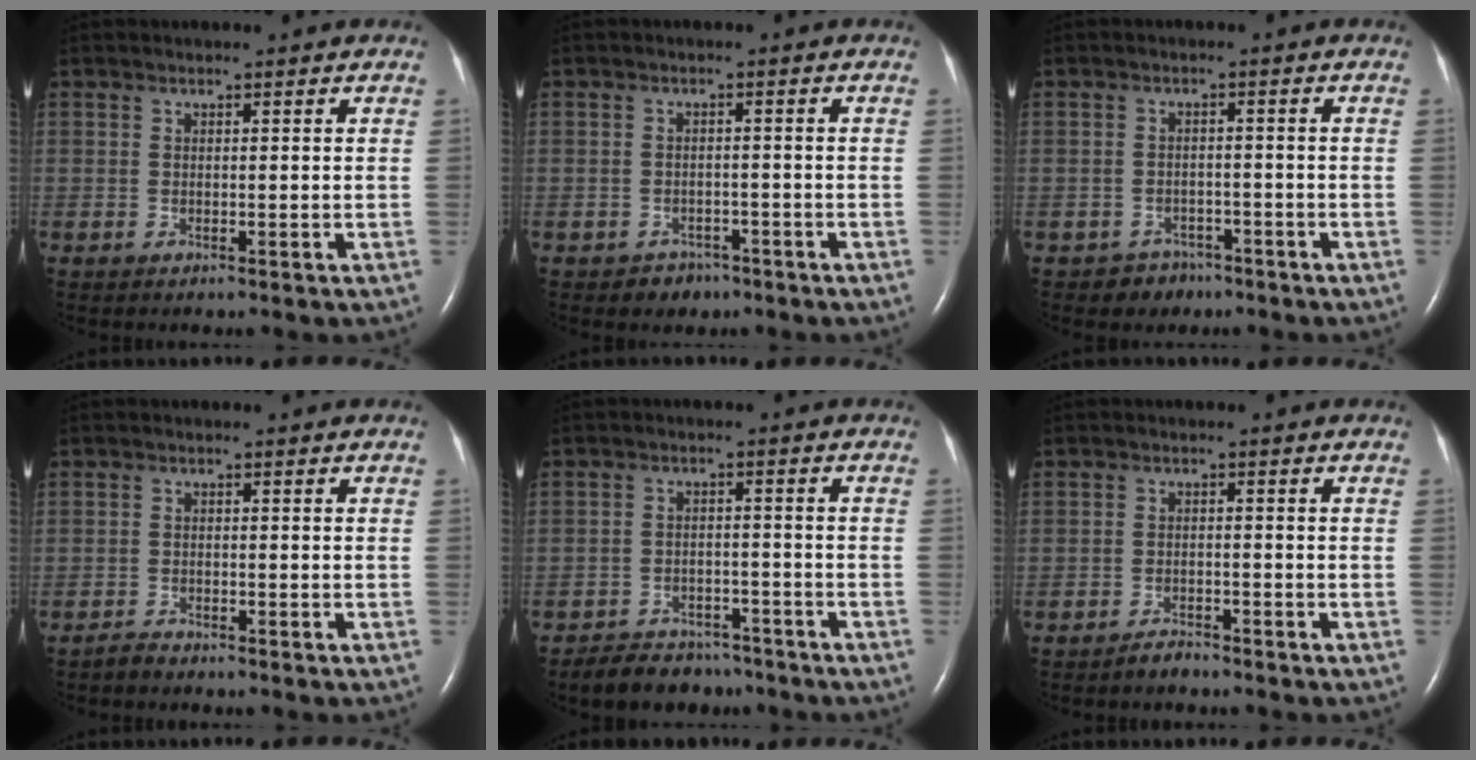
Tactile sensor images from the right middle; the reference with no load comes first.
{"total": 2.6, "force": [-1.8, 1.9, 0.3], "torque": [-0.011, 0.007, -0.021]}
{"total": 3.2, "force": [-2.2, 2.3, -0.2], "torque": [-0.004, 0.009, -0.030]}
{"total": 1.3, "force": [-1.2, 0.3, 0.1], "torque": [-0.003, -0.001, -0.022]}
{"total": 7.9, "force": [-6.8, 3.7, 1.6], "torque": [-0.018, 0.003, -0.101]}
{"total": 2.0, "force": [-1.9, 0.4, 0.5], "torque": [-0.015, -0.004, -0.031]}